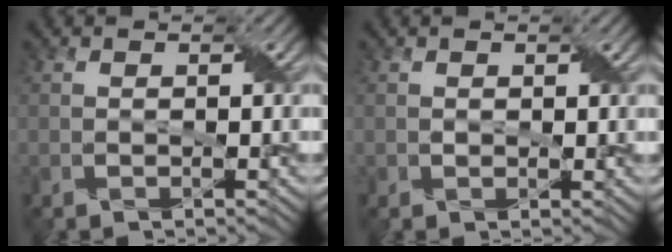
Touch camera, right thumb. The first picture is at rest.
{"total": 1.1, "force": [0.6, 0.8, 0.6], "torque": [-0.012, -0.001, 0.015]}